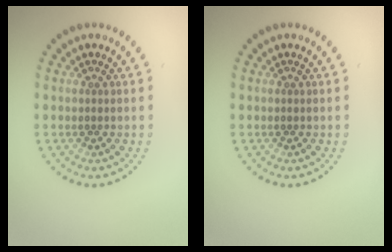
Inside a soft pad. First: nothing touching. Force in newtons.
{"total": 0.0}